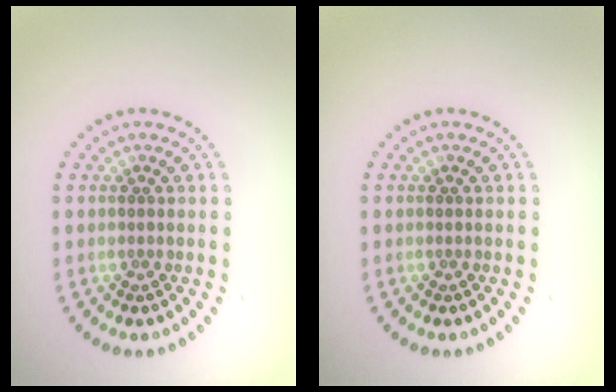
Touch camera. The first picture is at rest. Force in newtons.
{"total": 0.0}